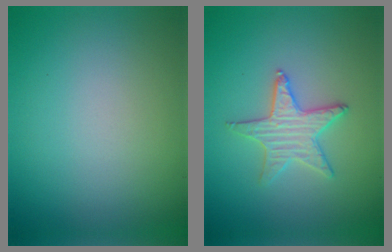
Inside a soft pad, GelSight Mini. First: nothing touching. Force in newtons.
{"total": 2.4, "press": 2.4, "slide": 0.2}